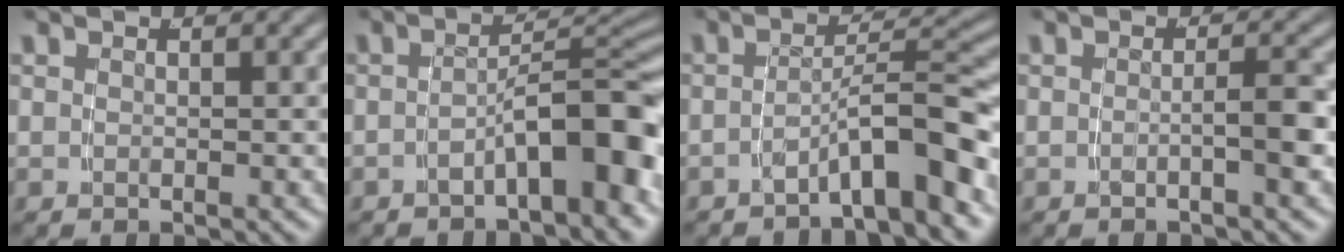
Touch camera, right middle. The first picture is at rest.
{"total": 7.4, "force": [-4.1, 1.9, 5.8], "torque": [-0.068, 0.004, -0.061]}
{"total": 6.4, "force": [-4.5, 0.6, 4.5], "torque": [-0.058, 0.007, -0.068]}
{"total": 2.2, "force": [-1.0, -0.5, 1.9], "torque": [-0.027, 0.001, -0.016]}